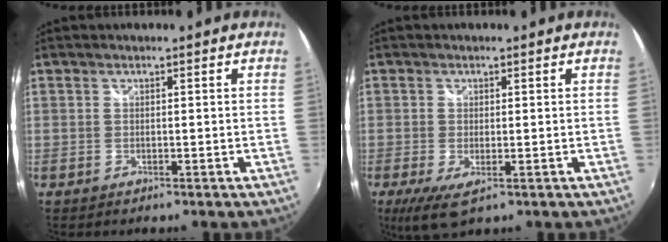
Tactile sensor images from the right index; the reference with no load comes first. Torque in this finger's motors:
{"motor_torque": [0.61, 0.12, 0.18, 0.09]}